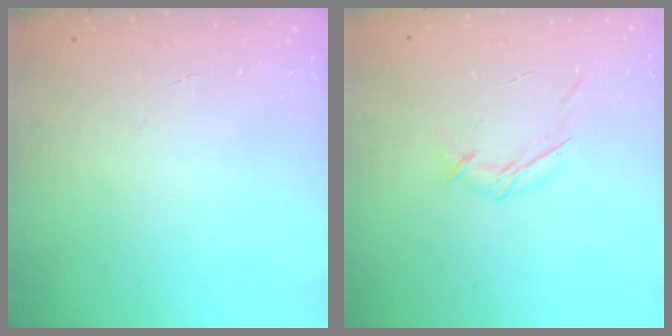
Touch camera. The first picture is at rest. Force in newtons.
{"total": 6.8, "press": 6.7, "slide": 0.9}